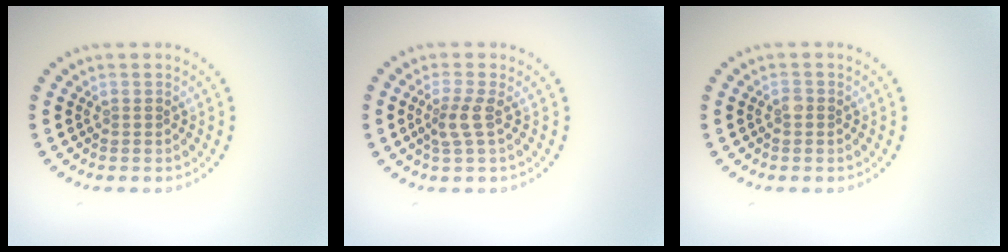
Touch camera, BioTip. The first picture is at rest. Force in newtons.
{"total": 2.0, "press": 1.6, "slide": 1.3}
{"total": 0.5, "press": 0.4, "slide": 0.3}